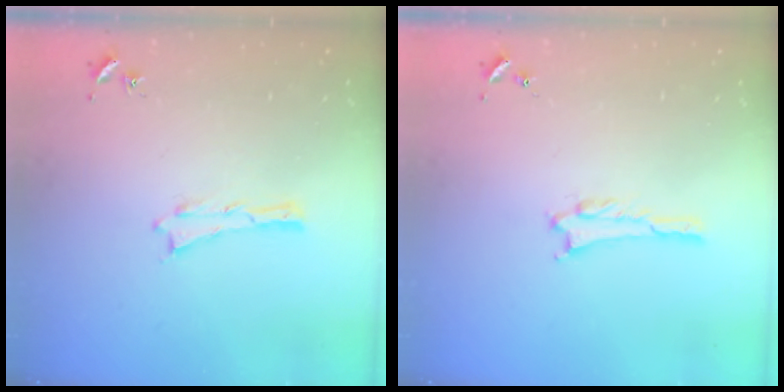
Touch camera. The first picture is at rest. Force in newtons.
{"total": 0.6, "press": 0.6, "slide": 0.1}